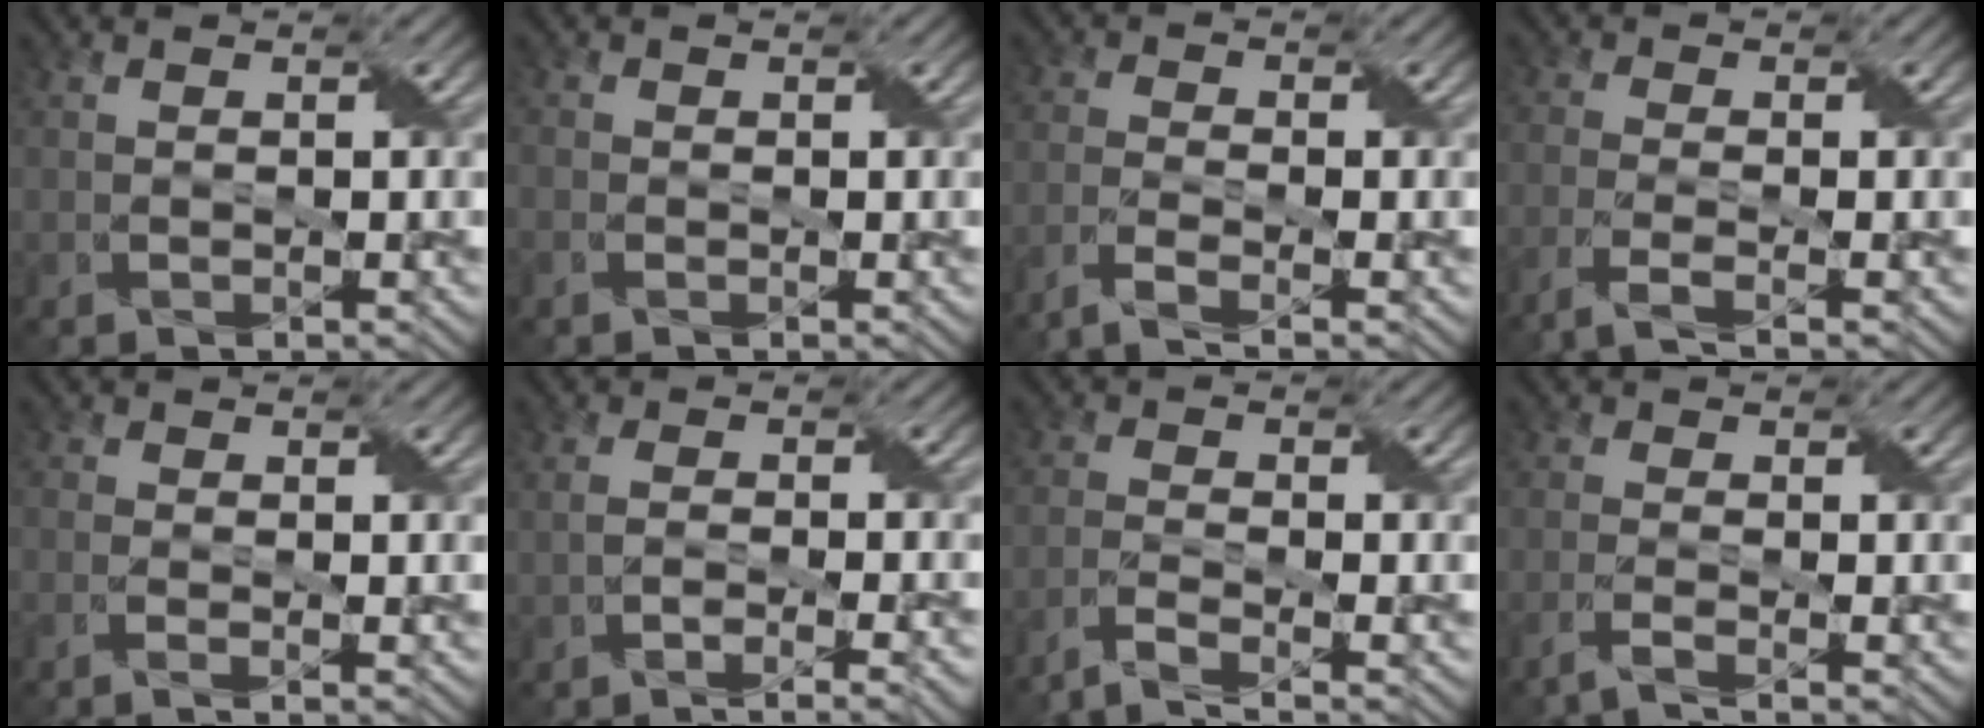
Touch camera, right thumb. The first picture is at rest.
{"total": 0.5, "force": [-0.5, 0.1, 0.2], "torque": [-0.005, 0.001, -0.012]}
{"total": 4.3, "force": [-3.1, 0.9, 2.9], "torque": [-0.052, -0.001, -0.071]}
{"total": 4.4, "force": [-2.7, 1.0, 3.2], "torque": [-0.054, 0.000, -0.067]}
{"total": 2.1, "force": [-1.2, 0.5, 1.7], "torque": [-0.022, 0.003, -0.036]}
{"total": 4.3, "force": [-2.5, 0.9, 3.4], "torque": [-0.053, -0.001, -0.042]}
{"total": 4.4, "force": [-3.5, 0.7, 2.6], "torque": [-0.041, 0.000, -0.077]}
{"total": 3.1, "force": [-2.1, 0.5, 2.2], "torque": [-0.033, 0.002, -0.056]}